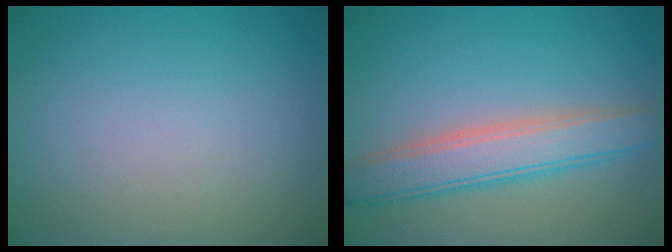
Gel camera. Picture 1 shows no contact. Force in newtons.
{"total": 4.8, "press": 4.8, "slide": 0.0}